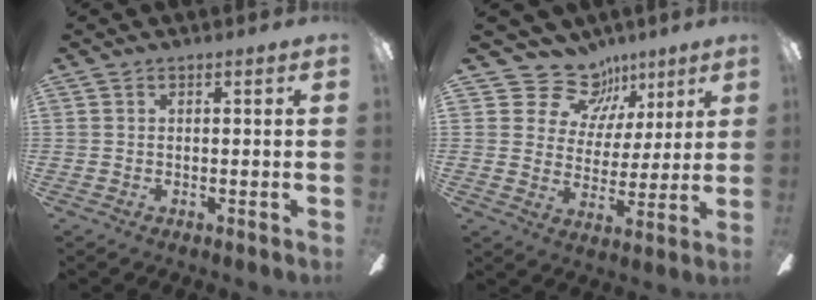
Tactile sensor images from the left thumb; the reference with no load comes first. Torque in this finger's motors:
{"motor_torque": [-0.06, -0.01, -0.27, -0.05, -0.15]}